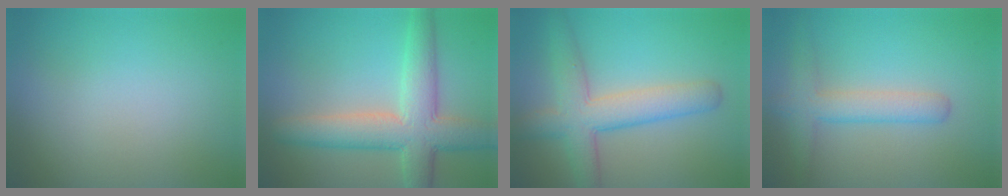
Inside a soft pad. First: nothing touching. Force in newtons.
{"total": 7.3, "press": 7.3, "slide": 0.4}
{"total": 5.9, "press": 5.9, "slide": 0.1}
{"total": 3.4, "press": 3.4, "slide": 0.1}